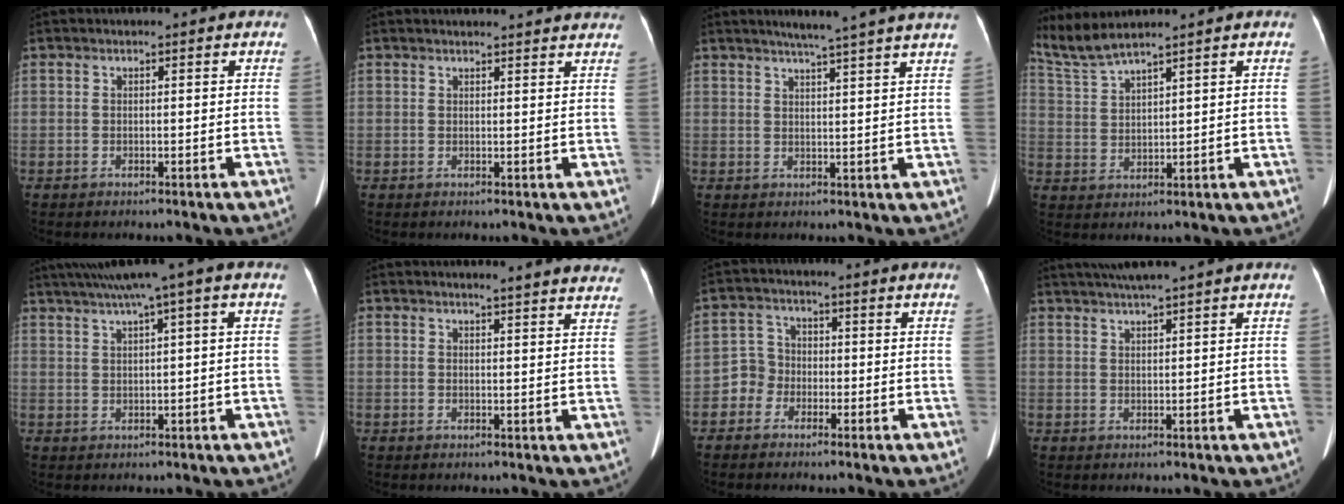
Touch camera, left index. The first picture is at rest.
{"total": 9.9, "force": [9.5, 0.9, 2.7], "torque": [-0.016, 0.012, 0.089]}
{"total": 9.8, "force": [8.1, -1.3, 5.3], "torque": [-0.069, 0.011, 0.089]}
{"total": 5.3, "force": [4.9, -1.2, 1.3], "torque": [-0.048, 0.003, 0.115]}
{"total": 8.6, "force": [4.9, -0.2, 7.1], "torque": [-0.117, 0.042, 0.079]}
{"total": 9.7, "force": [9.2, 0.3, 3.1], "torque": [-0.023, -0.021, 0.079]}
{"total": 3.7, "force": [-1.6, 3.3, 0.5], "torque": [-0.011, 0.010, -0.040]}
{"total": 5.1, "force": [4.2, -1.2, 2.8], "torque": [-0.045, 0.021, 0.076]}